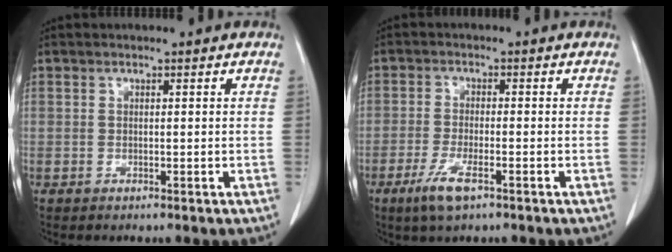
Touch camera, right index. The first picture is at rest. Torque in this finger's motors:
{"motor_torque": [0.57, -0.28, 0.12, 0.08]}